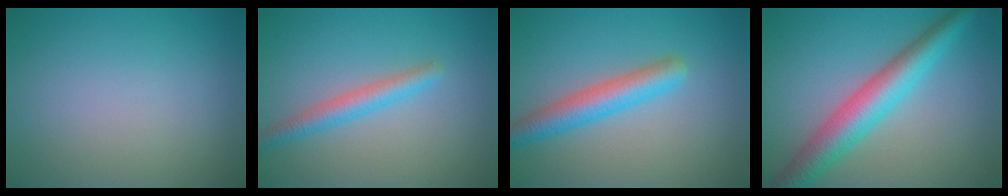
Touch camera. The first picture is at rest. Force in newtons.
{"total": 2.5, "press": 2.5, "slide": 0.2}
{"total": 3.9, "press": 3.9, "slide": 0.2}
{"total": 6.0, "press": 6.0, "slide": 0.1}